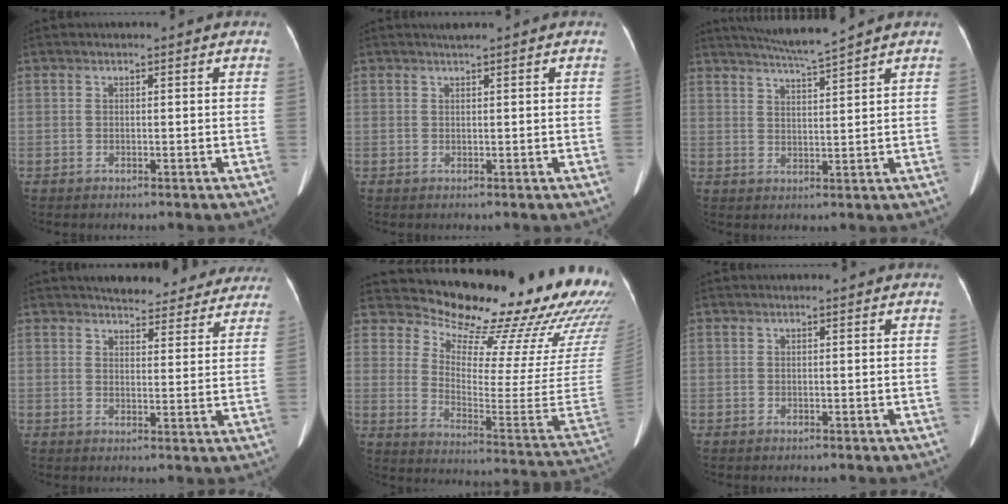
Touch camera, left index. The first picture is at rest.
{"total": 1.2, "force": [1.0, -0.3, 0.6], "torque": [-0.010, 0.004, 0.021]}
{"total": 6.0, "force": [5.4, -1.5, 2.2], "torque": [-0.043, -0.004, 0.099]}
{"total": 14.9, "force": [13.6, 4.4, 3.9], "torque": [-0.017, -0.005, 0.151]}
{"total": 25.4, "force": [23.8, 3.1, 8.4], "torque": [-0.142, -0.135, 0.294]}
{"total": 0.0}